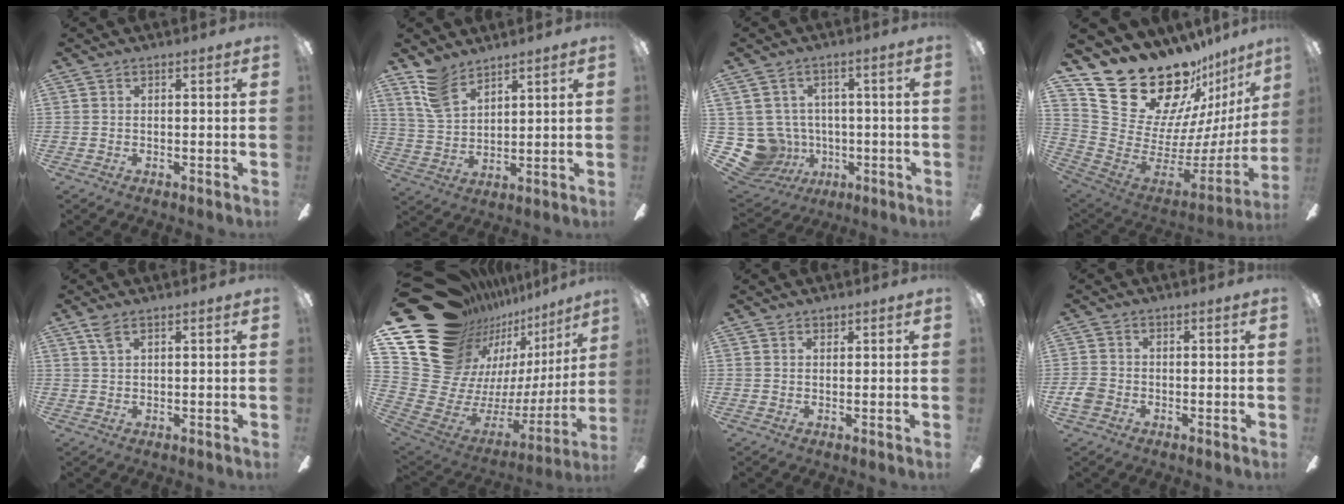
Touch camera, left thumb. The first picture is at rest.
{"total": 9.1, "force": [7.3, 4.0, 3.7], "torque": [-0.095, -0.023, 0.142]}
{"total": 10.9, "force": [-1.5, 10.4, 3.0], "torque": [-0.116, 0.004, -0.019]}
{"total": 26.3, "force": [20.7, 11.9, 11.1], "torque": [-0.180, -0.162, 0.409]}
{"total": 2.6, "force": [1.7, 0.9, 1.7], "torque": [-0.039, 0.002, 0.031]}
{"total": 24.1, "force": [15.5, 15.1, 10.5], "torque": [-0.172, -0.151, 0.344]}
{"total": 1.3, "force": [1.0, 0.7, 0.2], "torque": [-0.004, 0.001, 0.019]}
{"total": 3.4, "force": [-1.2, 2.7, 1.6], "torque": [-0.023, 0.011, -0.019]}